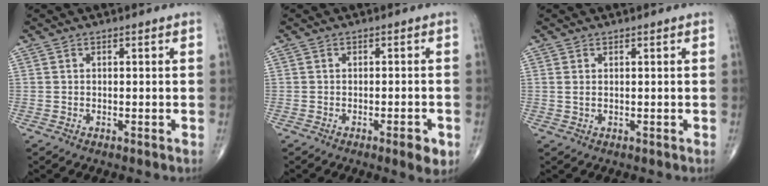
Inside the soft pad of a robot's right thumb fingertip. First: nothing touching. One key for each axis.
{"total": 3.6, "fx": -1.7, "fy": 0.9, "fz": 3.1, "tx": -0.035, "ty": 0.001, "tz": -0.022}
{"total": 0.9, "fx": 0.3, "fy": 0.4, "fz": 0.8, "tx": -0.019, "ty": 0.004, "tz": 0.011}